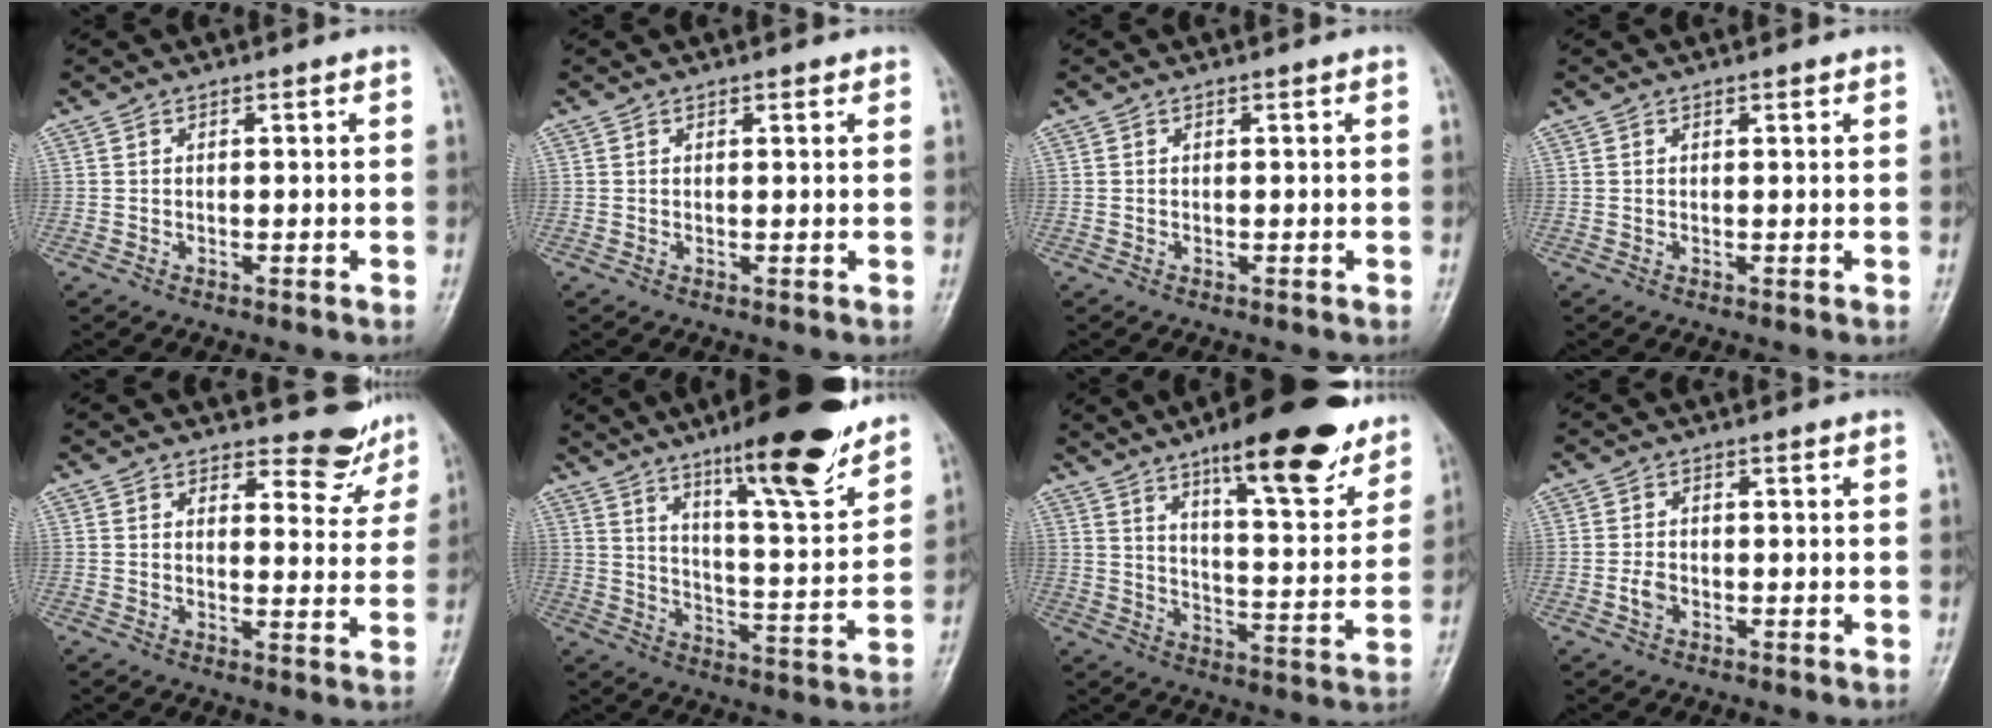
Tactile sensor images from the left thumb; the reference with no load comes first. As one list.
[{"total": 1.1, "force": [0.8, 0.6, 0.5], "torque": [-0.002, -0.004, 0.008]}, {"total": 0.0}, {"total": 0.6, "force": [0.5, 0.2, 0.3], "torque": [-0.007, -0.003, 0.007]}, {"total": 6.8, "force": [6.2, 2.7, 0.8], "torque": [0.017, -0.058, 0.069]}, {"total": 18.4, "force": [12.8, 3.1, 12.8], "torque": [-0.164, -0.076, 0.202]}, {"total": 20.2, "force": [13.2, 5.4, 14.2], "torque": [-0.163, -0.061, 0.198]}, {"total": 2.0, "force": [-0.7, 1.4, 1.2], "torque": [-0.021, 0.003, -0.016]}]